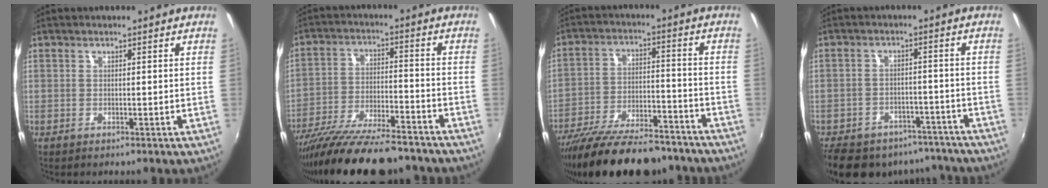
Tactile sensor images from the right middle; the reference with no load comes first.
{"total": 20.4, "force": [-17.2, 3.9, 10.2], "torque": [-0.195, -0.046, -0.273]}
{"total": 22.0, "force": [-18.3, 6.1, 10.6], "torque": [-0.196, -0.030, -0.273]}
{"total": 20.2, "force": [-15.9, 10.0, 7.6], "torque": [-0.177, 0.018, -0.201]}